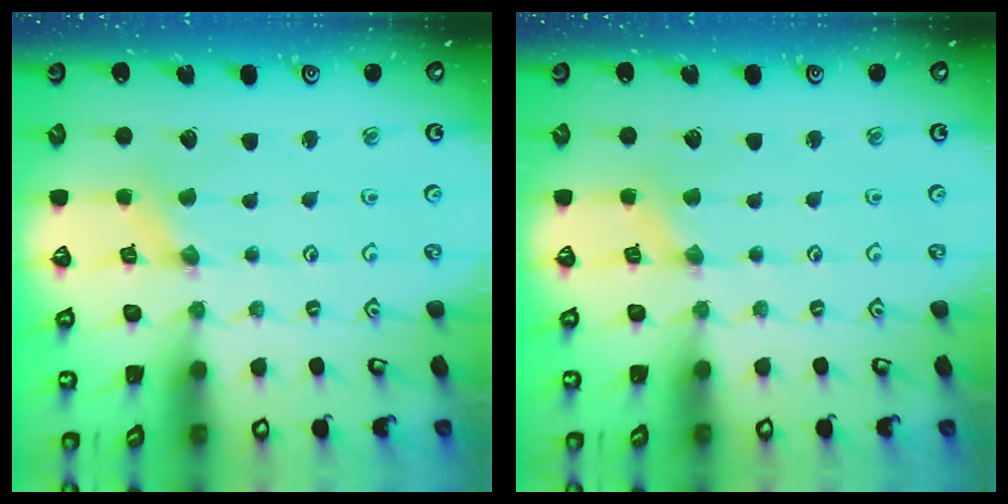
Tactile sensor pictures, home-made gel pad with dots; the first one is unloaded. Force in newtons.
{"total": 0.6, "press": 0.6, "slide": 0.1}